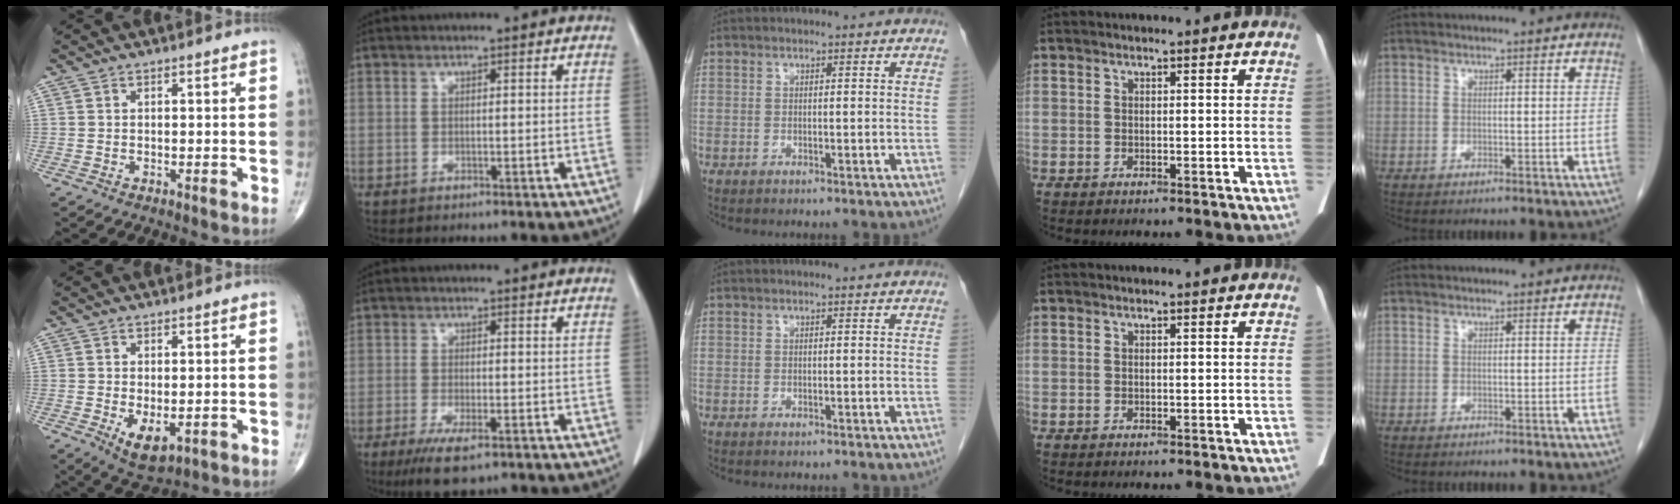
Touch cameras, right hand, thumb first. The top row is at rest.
{"thumb": {"total": 5.6, "force": [-1.3, 2.9, 4.7], "torque": [-0.071, -0.013, -0.009]}, "index": {"total": 6.0, "force": [-3.6, 1.4, 4.5], "torque": [-0.082, -0.014, -0.056]}}